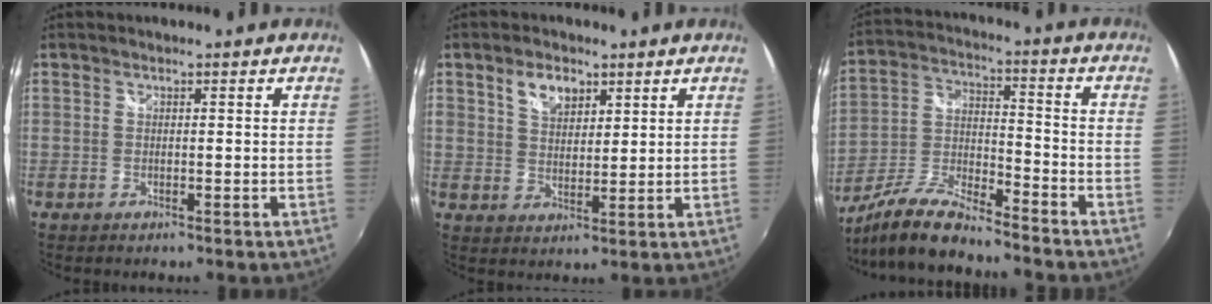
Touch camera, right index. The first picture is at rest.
{"total": 5.6, "force": [3.1, 3.5, 3.2], "torque": [-0.050, 0.012, 0.058]}
{"total": 13.4, "force": [-11.4, 2.0, 6.8], "torque": [-0.151, -0.010, -0.217]}